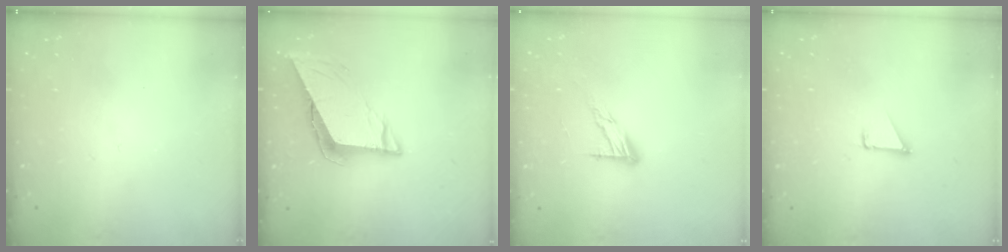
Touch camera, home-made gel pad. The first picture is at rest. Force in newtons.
{"total": 8.1, "press": 8.1, "slide": 0.3}
{"total": 8.7, "press": 8.7, "slide": 0.7}
{"total": 1.5, "press": 1.5, "slide": 0.1}